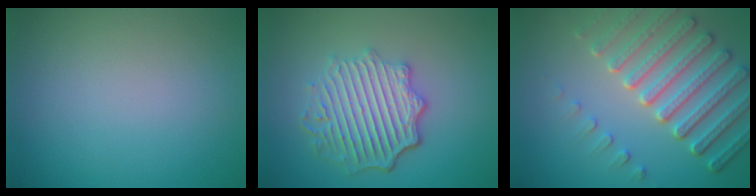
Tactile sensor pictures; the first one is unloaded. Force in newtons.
{"total": 6.0, "press": 4.7, "slide": 3.8}
{"total": 6.9, "press": 5.3, "slide": 4.5}